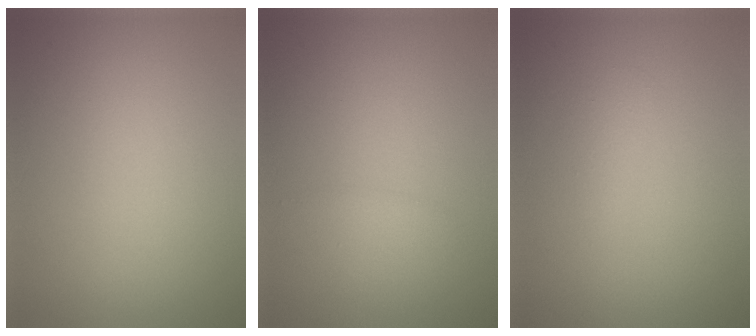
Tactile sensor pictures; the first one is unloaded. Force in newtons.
{"total": 1.1, "press": 1.1, "slide": 0.1}
{"total": 1.0, "press": 1.0, "slide": 0.0}